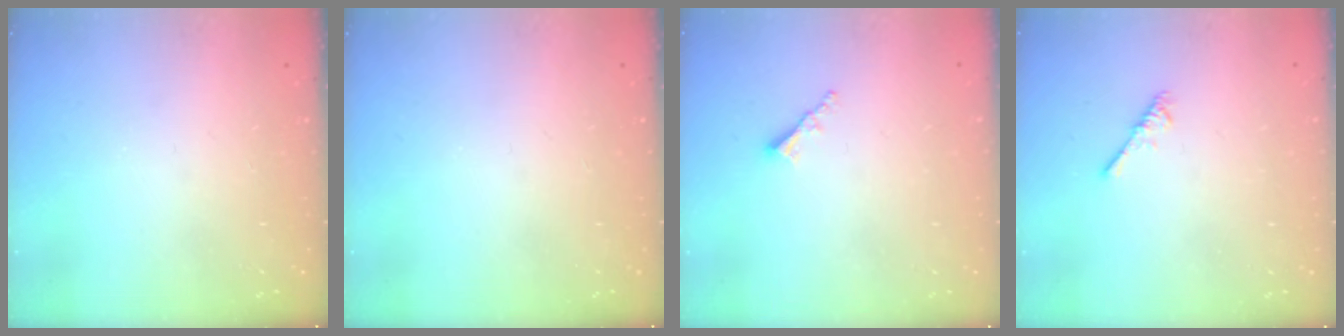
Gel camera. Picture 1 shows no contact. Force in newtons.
{"total": 0.0}
{"total": 2.0, "press": 2.0, "slide": 0.5}
{"total": 2.2, "press": 2.1, "slide": 0.5}